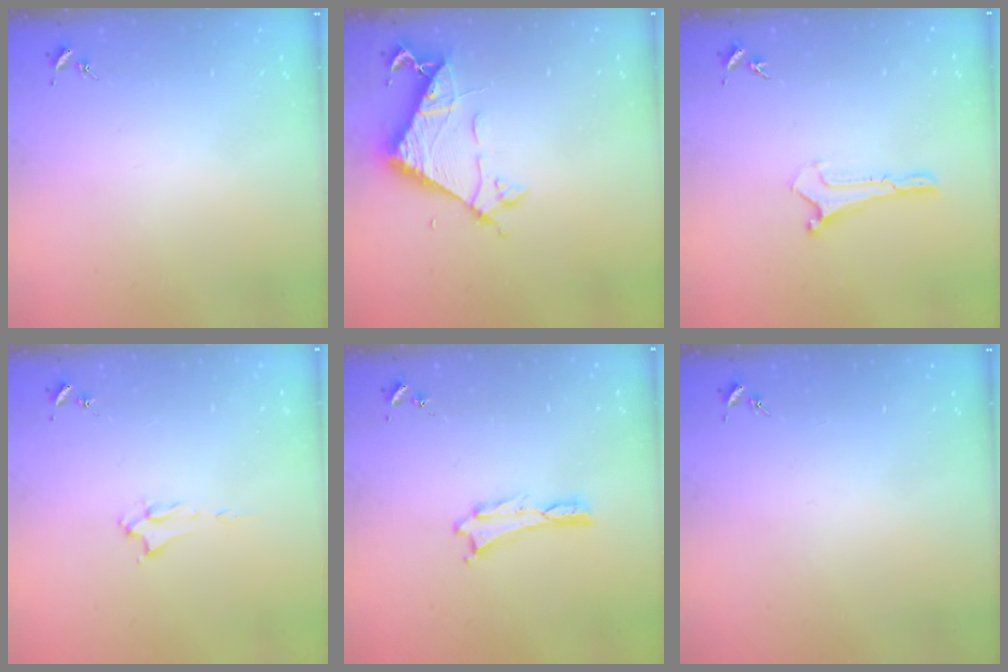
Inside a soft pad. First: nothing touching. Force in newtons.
{"total": 6.8, "press": 6.8, "slide": 0.6}
{"total": 0.0}
{"total": 1.6, "press": 1.6, "slide": 0.2}
{"total": 0.0}
{"total": 0.0}